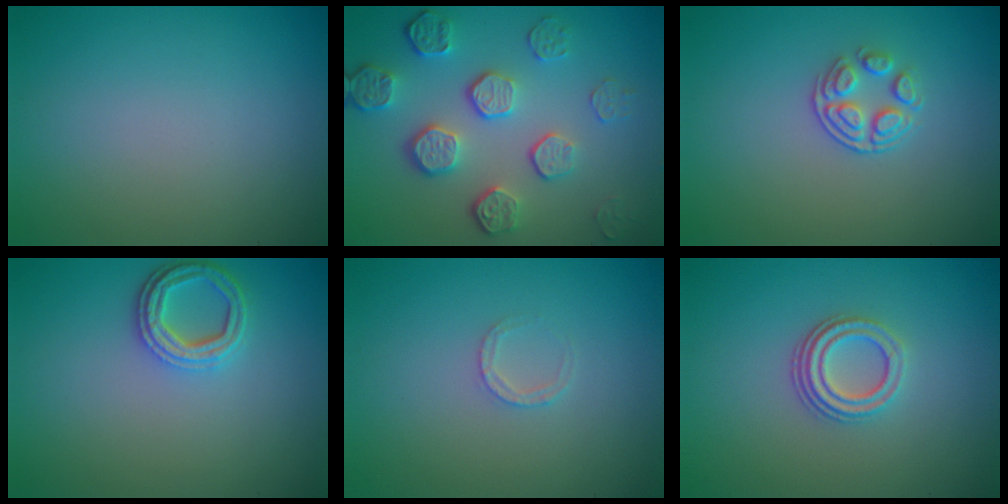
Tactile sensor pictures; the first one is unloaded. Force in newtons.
{"total": 5.5, "press": 4.0, "slide": 3.8}
{"total": 2.4, "press": 1.8, "slide": 1.6}
{"total": 3.2, "press": 2.8, "slide": 1.6}
{"total": 1.3, "press": 1.3, "slide": 0.2}
{"total": 3.1, "press": 2.2, "slide": 2.2}